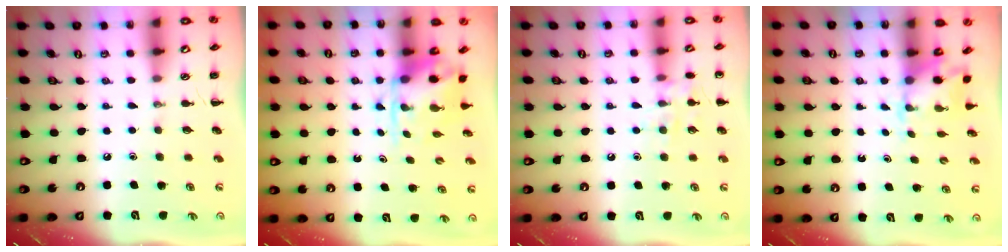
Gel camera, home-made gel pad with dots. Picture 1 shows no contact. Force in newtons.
{"total": 4.3, "press": 4.3, "slide": 0.5}
{"total": 8.8, "press": 8.7, "slide": 1.5}
{"total": 2.3, "press": 2.3, "slide": 0.5}